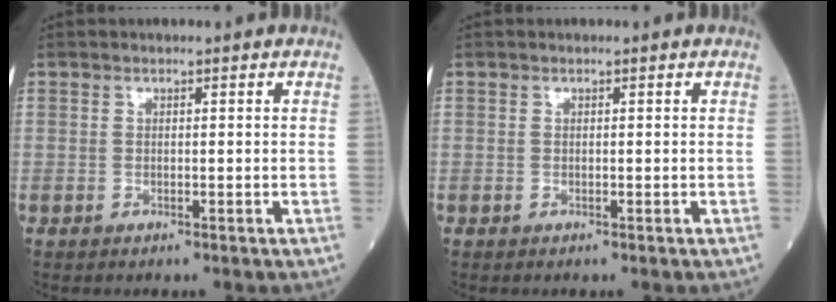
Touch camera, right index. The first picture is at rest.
{"total": 0.0}